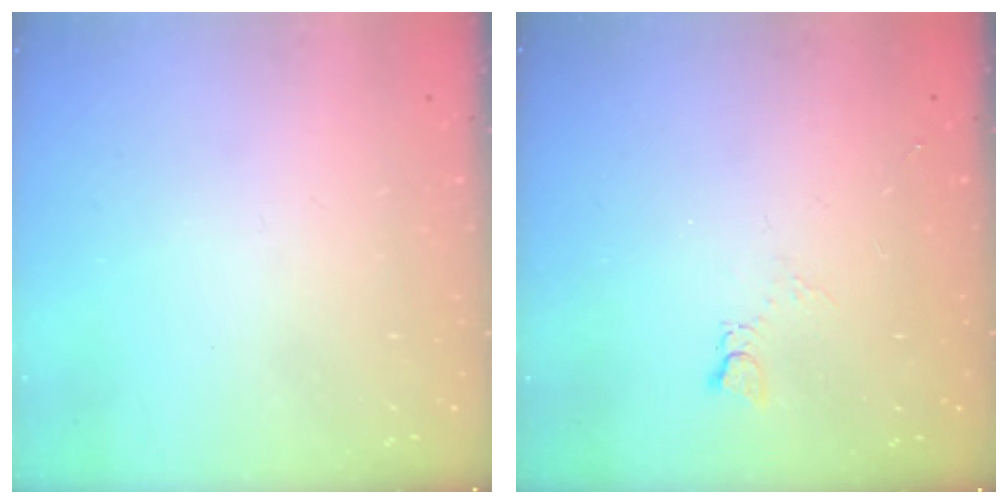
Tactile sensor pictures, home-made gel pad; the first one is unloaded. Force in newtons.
{"total": 2.1, "press": 2.1, "slide": 0.3}